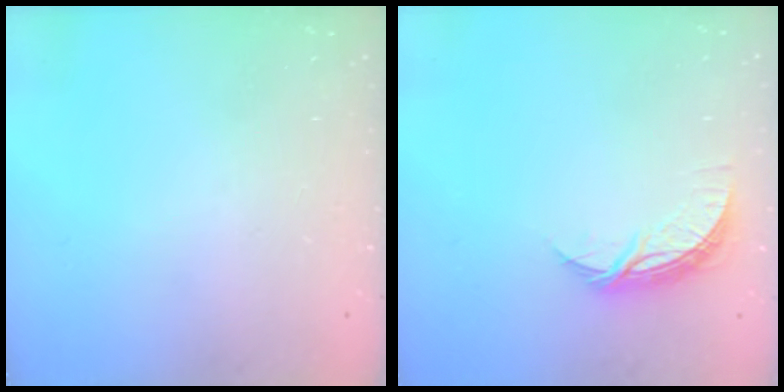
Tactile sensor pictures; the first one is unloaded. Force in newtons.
{"total": 7.2, "press": 7.2, "slide": 0.4}